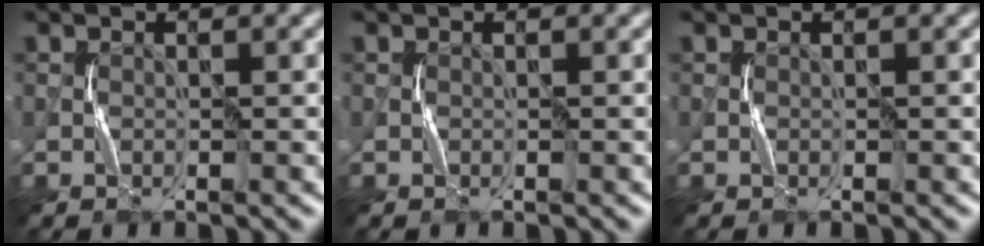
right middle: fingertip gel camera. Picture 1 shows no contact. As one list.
[{"total": 0.0}, {"total": 0.0}]